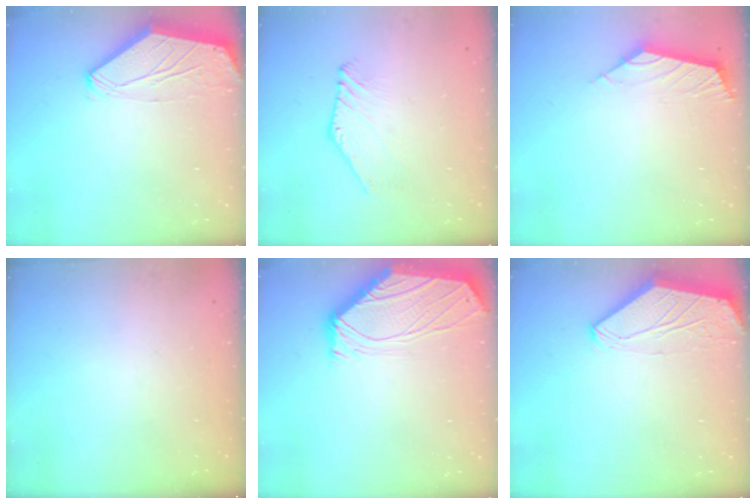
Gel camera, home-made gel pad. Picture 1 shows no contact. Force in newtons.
{"total": 1.0, "press": 1.0, "slide": 0.0}
{"total": 2.8, "press": 2.7, "slide": 0.7}
{"total": 0.0}
{"total": 0.5, "press": 0.4, "slide": 0.3}
{"total": 0.0}